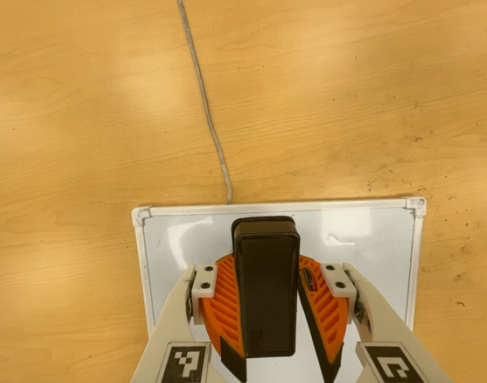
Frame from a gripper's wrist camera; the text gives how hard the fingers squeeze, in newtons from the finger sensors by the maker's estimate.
{"total": 7.7, "left": 8.1, "right": 7.3}